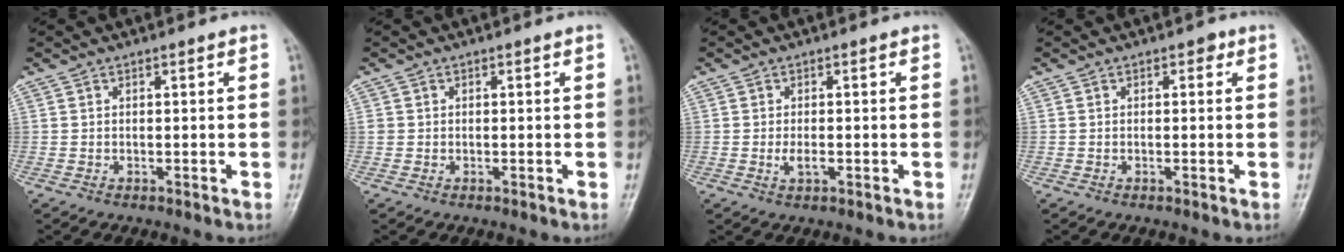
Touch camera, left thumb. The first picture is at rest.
{"total": 0.9, "force": [0.0, 0.8, 0.2], "torque": [0.001, 0.003, 0.002]}
{"total": 2.2, "force": [-0.4, 1.0, 1.9], "torque": [-0.035, -0.003, -0.007]}
{"total": 1.0, "force": [0.3, 0.7, 0.6], "torque": [0.002, 0.003, -0.003]}